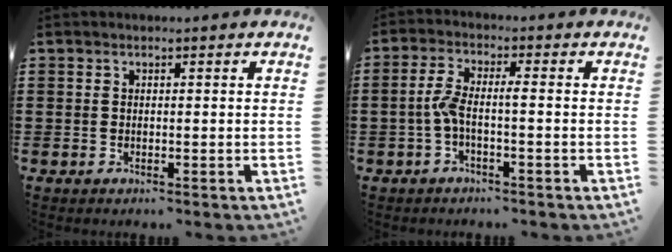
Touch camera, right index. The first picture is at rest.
{"total": 3.9, "force": [-1.2, 0.6, 3.6], "torque": [-0.089, -0.004, -0.032]}